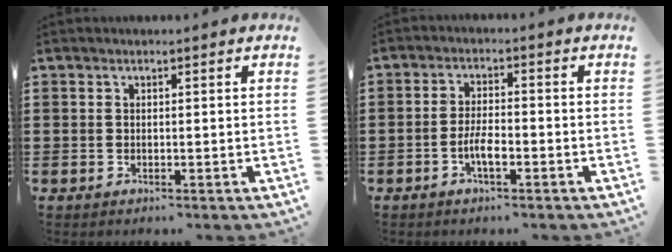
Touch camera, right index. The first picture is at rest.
{"total": 3.9, "force": [-1.6, 0.6, 3.5], "torque": [-0.066, -0.001, -0.032]}